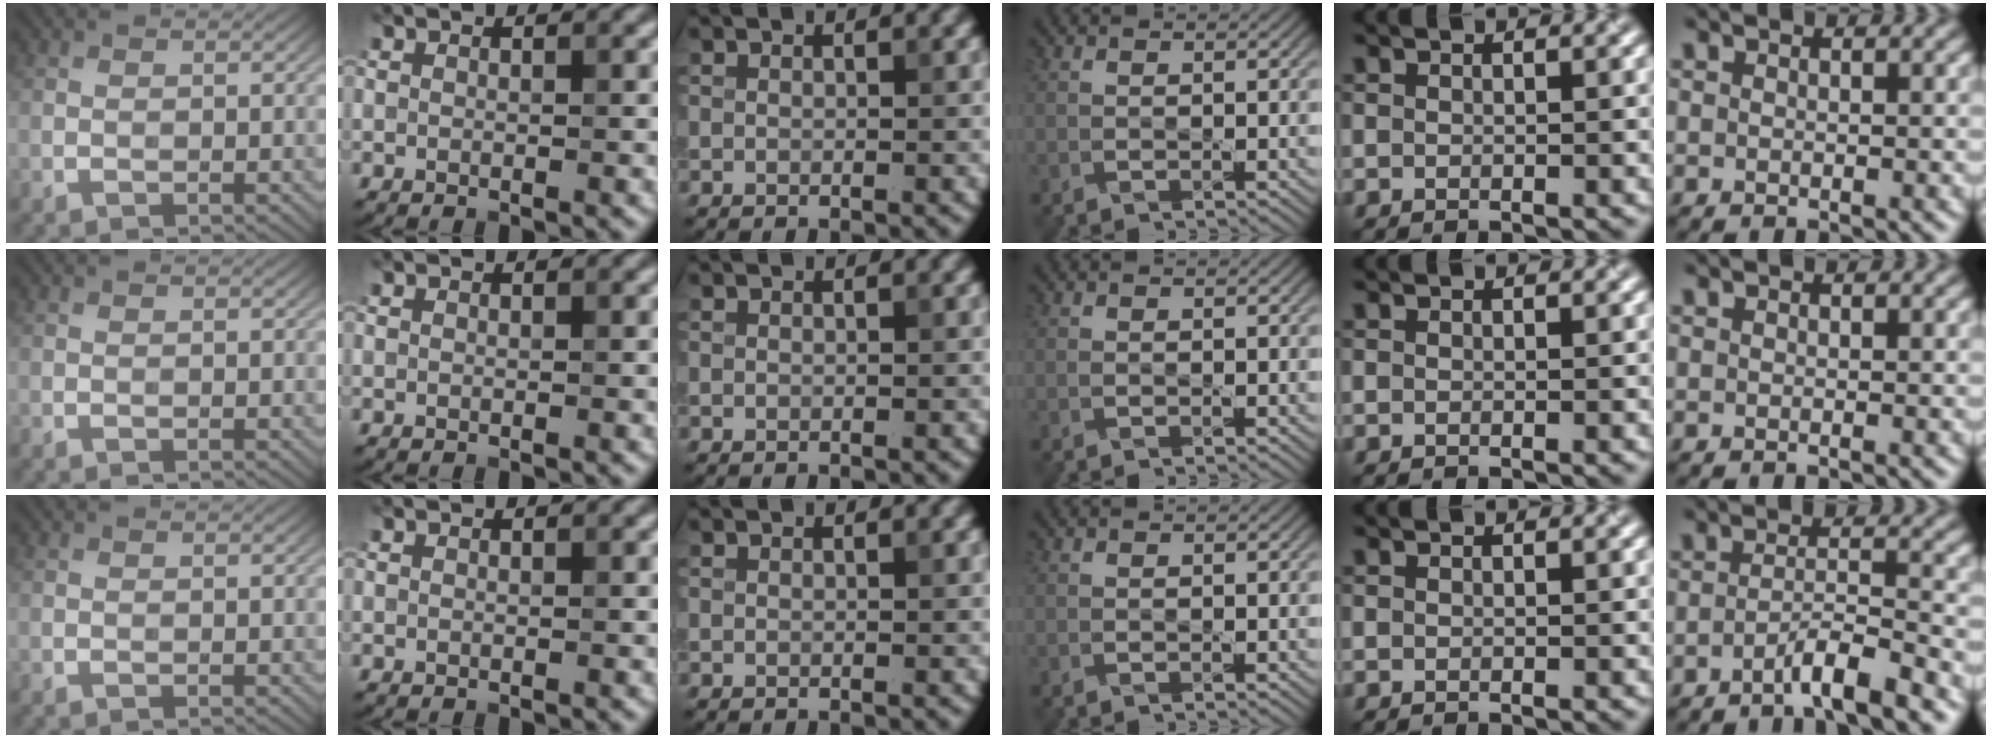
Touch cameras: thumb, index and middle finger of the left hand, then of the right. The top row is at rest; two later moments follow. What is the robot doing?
{"motion": "pour", "object": "bucket"}